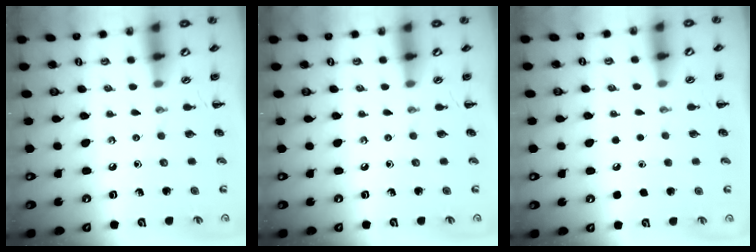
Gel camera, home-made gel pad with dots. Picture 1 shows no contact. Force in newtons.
{"total": 0.0}
{"total": 1.8, "press": 1.8, "slide": 0.1}